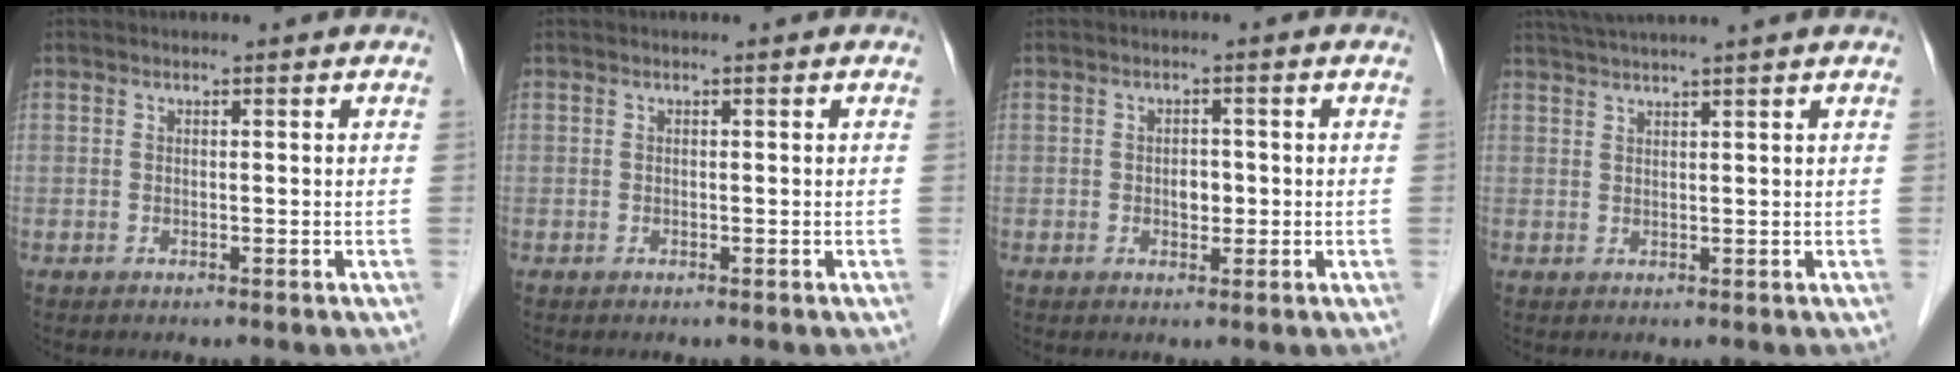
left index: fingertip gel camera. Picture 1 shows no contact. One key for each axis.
{"total": 0.0}
{"total": 2.1, "fx": -0.3, "fy": 1.4, "fz": 1.6, "tx": -0.023, "ty": 0.003, "tz": -0.003}
{"total": 6.0, "fx": 5.1, "fy": -1.6, "fz": 2.9, "tx": -0.044, "ty": 0.026, "tz": 0.083}